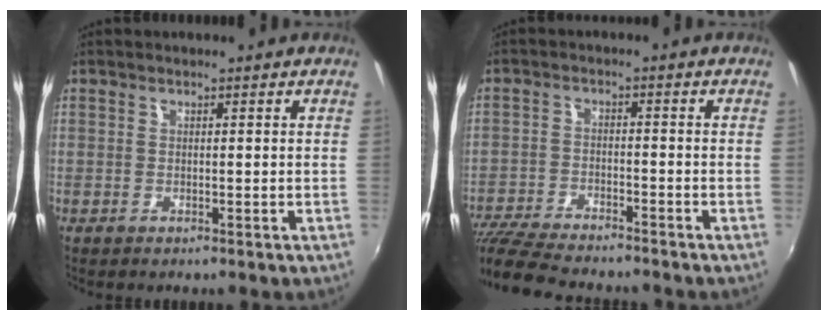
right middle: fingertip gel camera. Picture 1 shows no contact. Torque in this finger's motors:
{"motor_torque": [1.03, -1.11, 0.13, 0.07]}